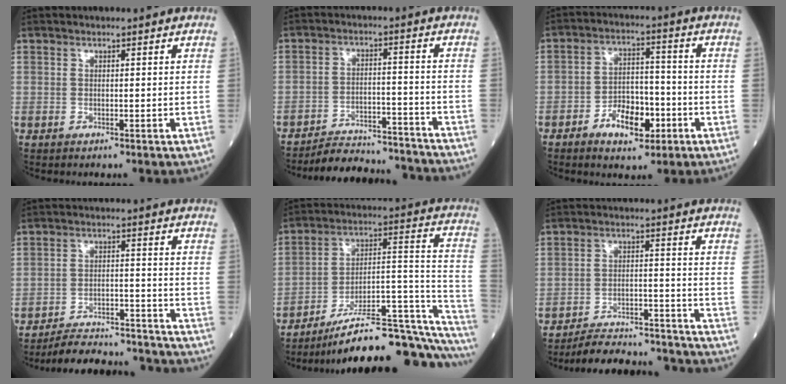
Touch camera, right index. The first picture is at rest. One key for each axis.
{"total": 13.6, "fx": -13.2, "fy": 1.9, "fz": 2.6, "tx": -0.031, "ty": 0.014, "tz": -0.186}
{"total": 7.7, "fx": -3.7, "fy": 3.9, "fz": 5.5, "tx": -0.097, "ty": 0.014, "tz": -0.060}
{"total": 15.1, "fx": -14.6, "fy": 1.9, "fz": 3.4, "tx": -0.048, "ty": 0.011, "tz": -0.202}
{"total": 25.0, "fx": -19.4, "fy": 4.4, "fz": 15.1, "tx": -0.137, "ty": 0.034, "tz": -0.283}
{"total": 15.3, "fx": -14.8, "fy": 1.9, "fz": 3.4, "tx": -0.050, "ty": 0.012, "tz": -0.205}